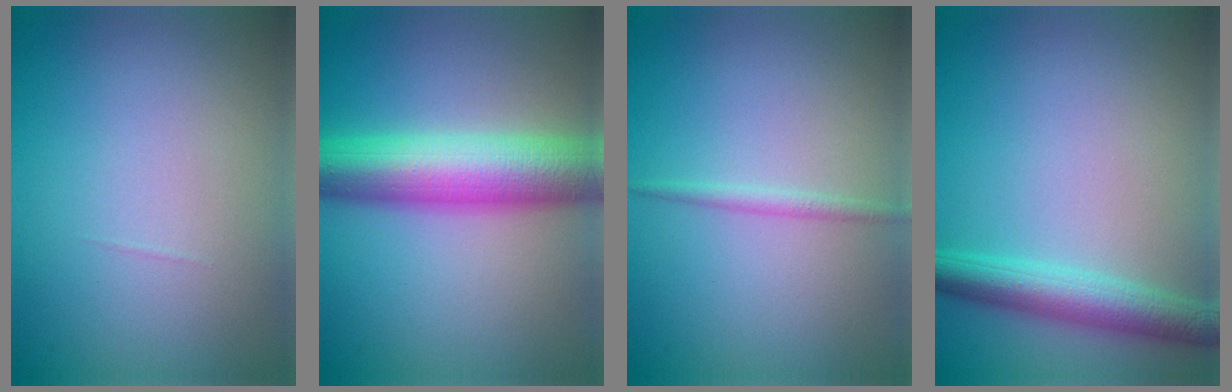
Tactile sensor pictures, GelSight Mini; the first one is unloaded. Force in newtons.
{"total": 9.3, "press": 9.3, "slide": 0.1}
{"total": 1.0, "press": 1.0, "slide": 0.0}
{"total": 4.2, "press": 4.2, "slide": 0.1}